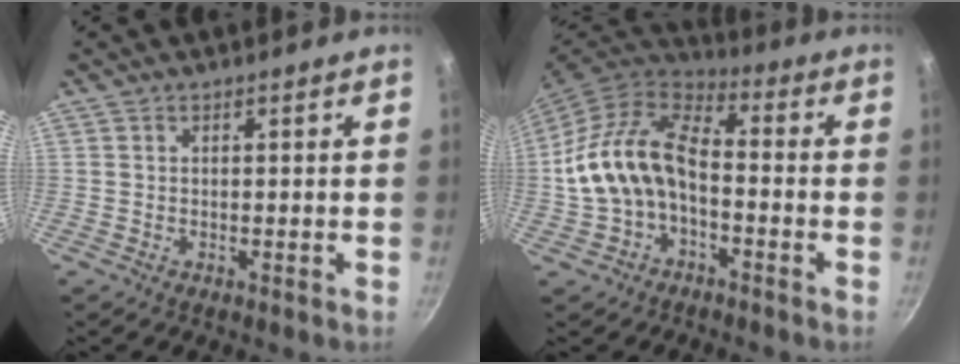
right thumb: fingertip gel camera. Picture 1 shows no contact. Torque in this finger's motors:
{"motor_torque": [-0.21, 0.93, 0.46, -0.80, 0.52]}